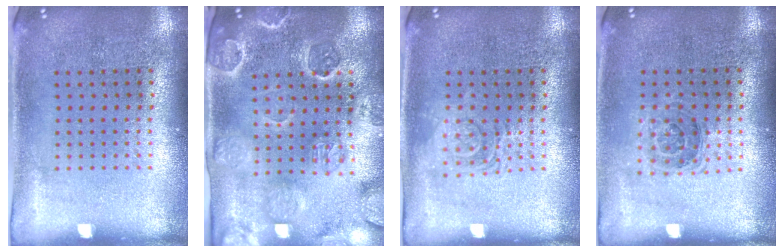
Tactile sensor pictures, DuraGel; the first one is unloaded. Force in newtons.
{"total": 3.2, "press": 3.1, "slide": 0.9}
{"total": 2.3, "press": 2.3, "slide": 0.5}
{"total": 1.1, "press": 1.0, "slide": 0.5}